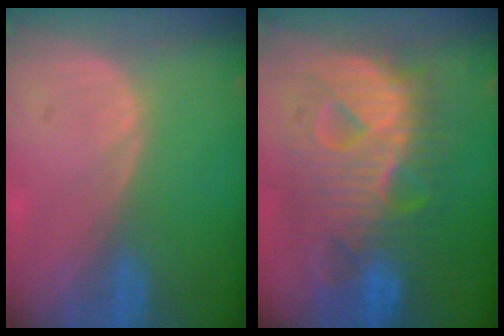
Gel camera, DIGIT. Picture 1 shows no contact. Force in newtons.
{"total": 12.7, "press": 12.7, "slide": 1.3}